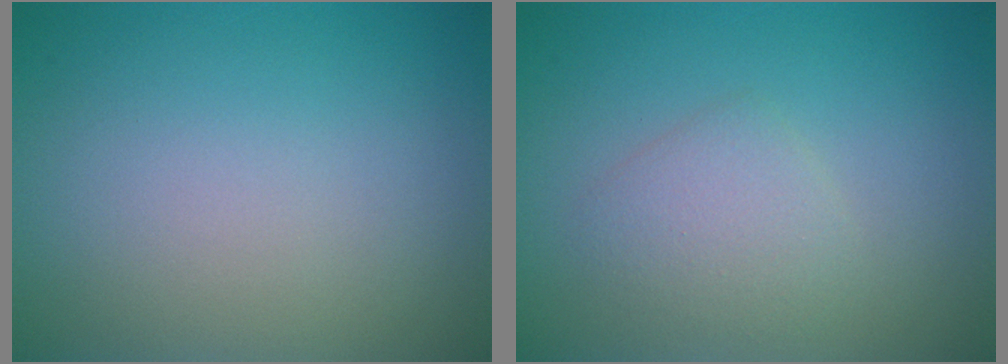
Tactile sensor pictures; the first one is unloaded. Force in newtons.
{"total": 2.2, "press": 2.2, "slide": 0.1}